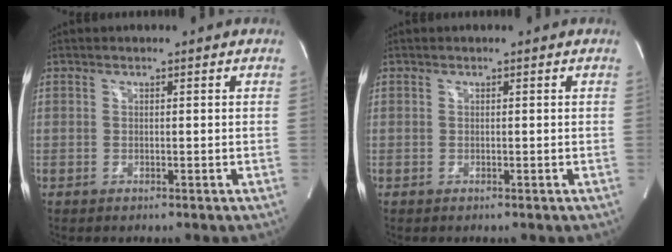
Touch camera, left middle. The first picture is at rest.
{"total": 0.0}